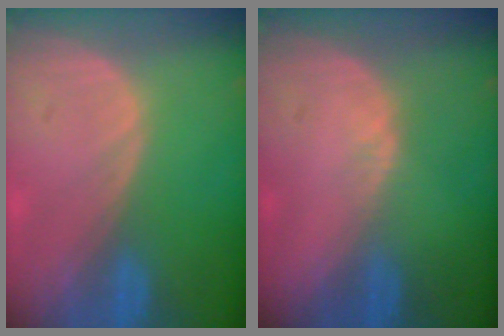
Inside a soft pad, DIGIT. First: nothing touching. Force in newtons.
{"total": 1.0, "press": 0.7, "slide": 0.6}